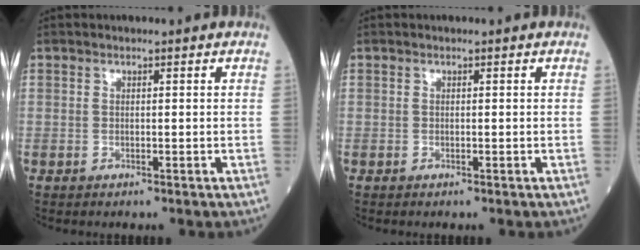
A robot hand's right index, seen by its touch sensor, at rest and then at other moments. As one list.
[{"total": 0.0}]